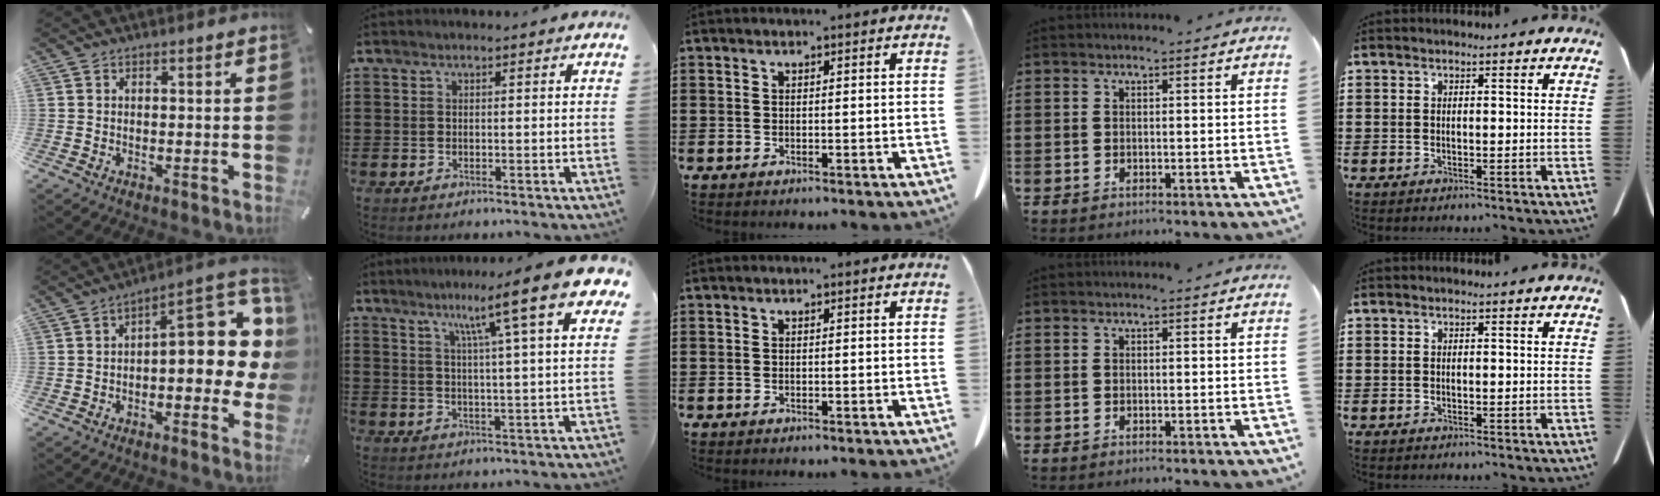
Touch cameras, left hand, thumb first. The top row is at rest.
{"thumb": {"total": 15.9, "force": [1.7, 7.2, 14.1], "torque": [-0.165, -0.025, 0.025]}, "index": {"total": 12.6, "force": [7.6, 0.3, 10.0], "torque": [-0.180, -0.023, 0.112]}}